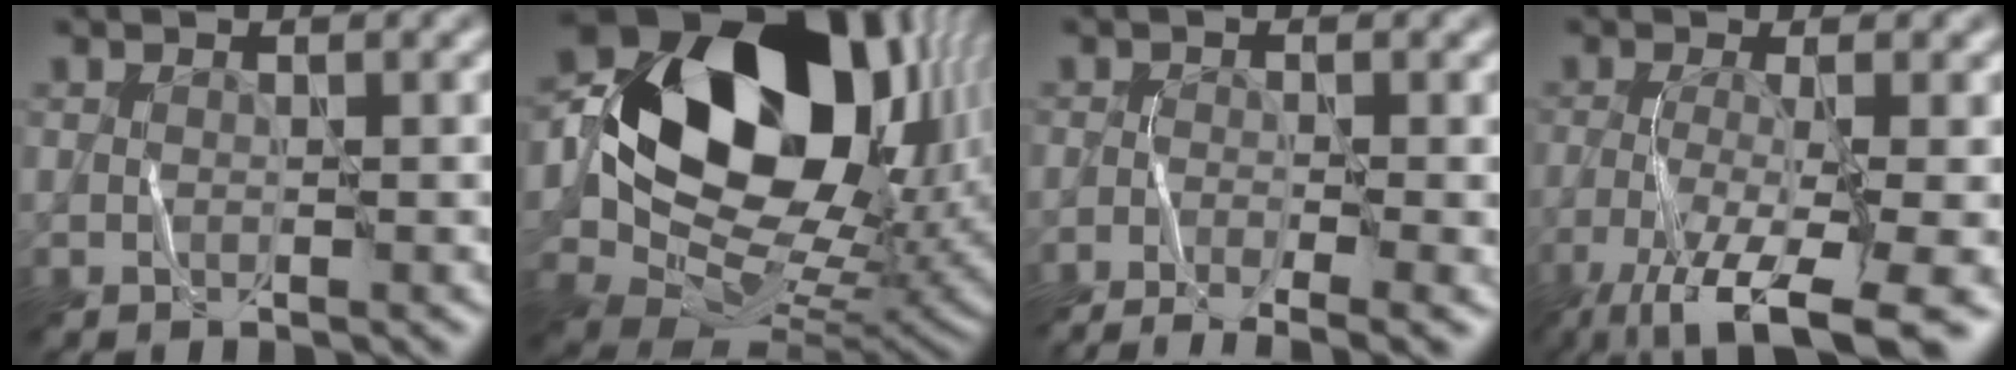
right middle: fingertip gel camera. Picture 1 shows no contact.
{"total": 17.0, "force": [3.4, 11.9, 11.6], "torque": [-0.205, 0.011, 0.073]}
{"total": 5.2, "force": [-3.9, 0.8, 3.3], "torque": [-0.046, 0.002, -0.056]}
{"total": 8.9, "force": [-4.9, 2.0, 7.2], "torque": [-0.126, -0.013, -0.075]}